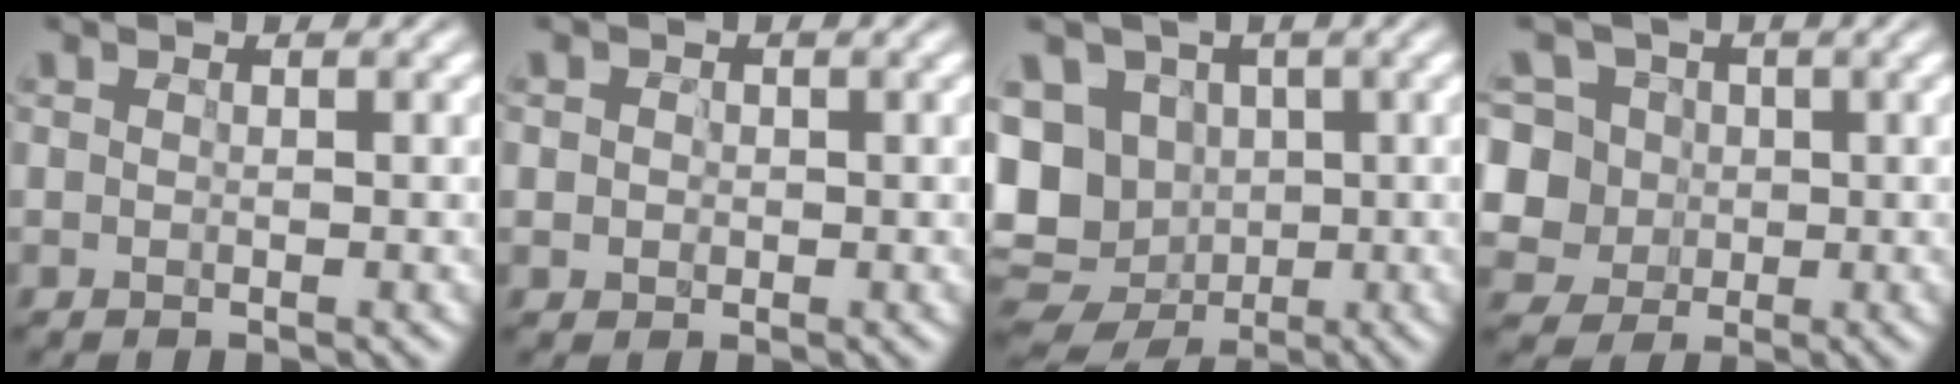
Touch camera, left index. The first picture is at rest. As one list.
[{"total": 2.1, "force": [0.4, 1.9, 0.8], "torque": [-0.004, 0.020, -0.004]}, {"total": 12.8, "force": [-1.4, 11.1, 6.1], "torque": [-0.139, 0.008, -0.032]}, {"total": 8.1, "force": [0.8, 7.5, 3.0], "torque": [-0.107, 0.030, 0.012]}]